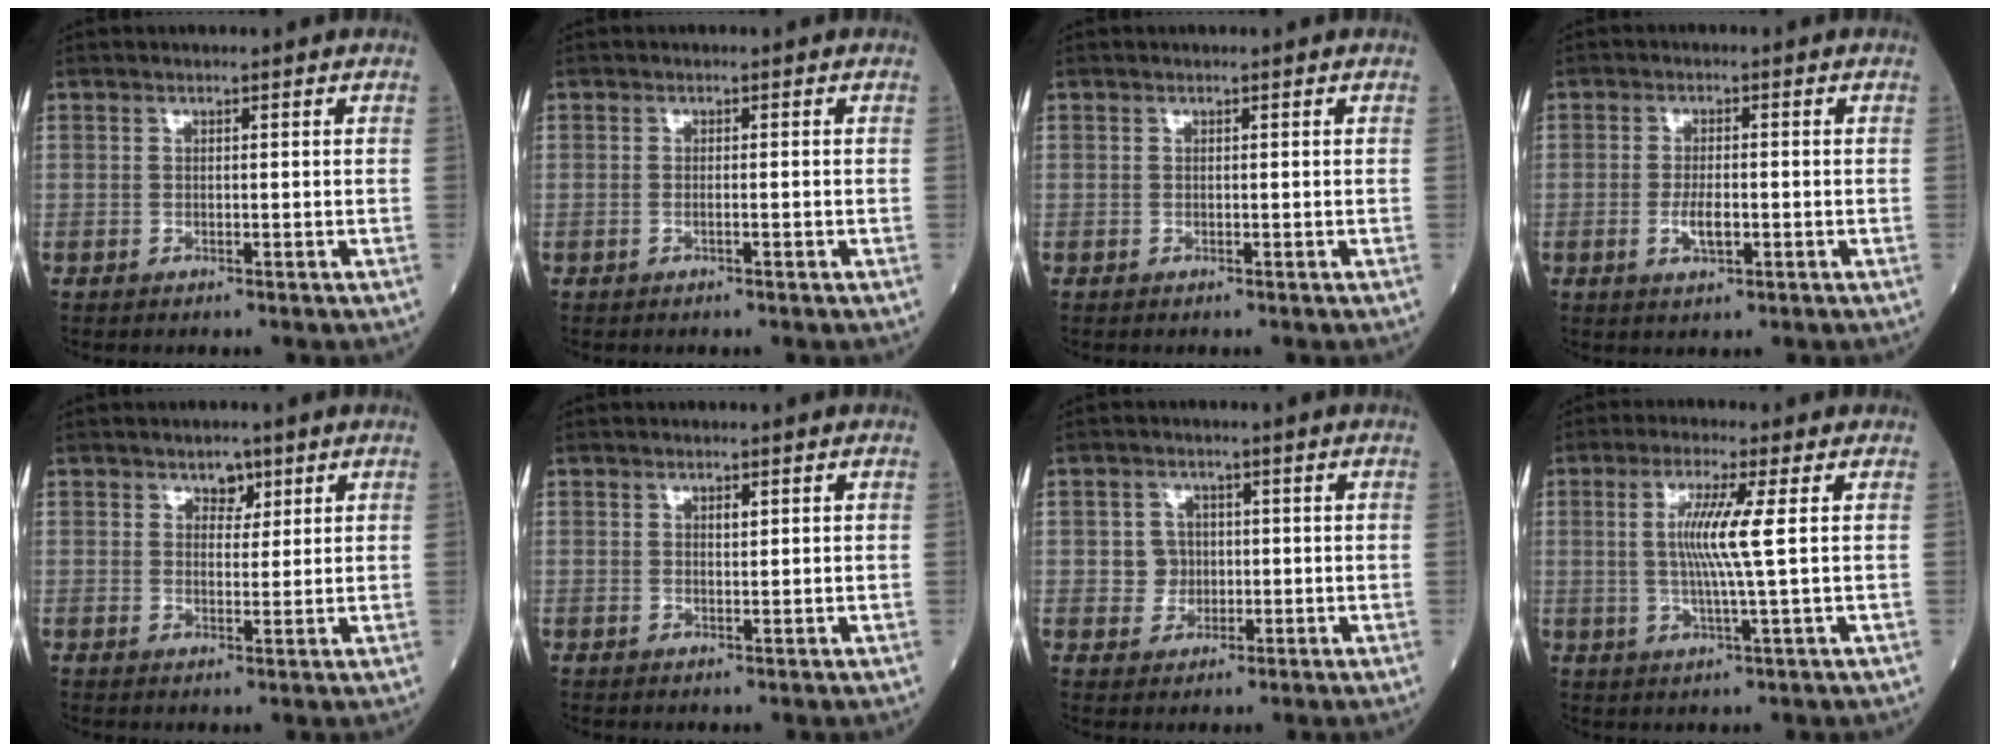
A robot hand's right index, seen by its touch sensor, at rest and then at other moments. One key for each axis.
{"total": 0.7, "fx": -0.4, "fy": 0.0, "fz": 0.6, "tx": -0.013, "ty": 0.000, "tz": -0.005}
{"total": 0.0}
{"total": 3.4, "fx": -0.9, "fy": 1.1, "fz": 3.1, "tx": -0.058, "ty": 0.001, "tz": -0.014}
{"total": 2.8, "fx": 1.6, "fy": 1.9, "fz": 1.3, "tx": -0.010, "ty": 0.002, "tz": 0.023}
{"total": 1.1, "fx": 0.5, "fy": 0.4, "fz": 0.8, "tx": -0.013, "ty": -0.002, "tz": 0.008}
{"total": 3.3, "fx": 0.0, "fy": 3.2, "fz": 0.6, "tx": -0.002, "ty": 0.008, "tz": 0.003}
{"total": 6.6, "fx": 0.9, "fy": -0.9, "fz": 6.5, "tx": -0.133, "ty": -0.001, "tz": 0.018}